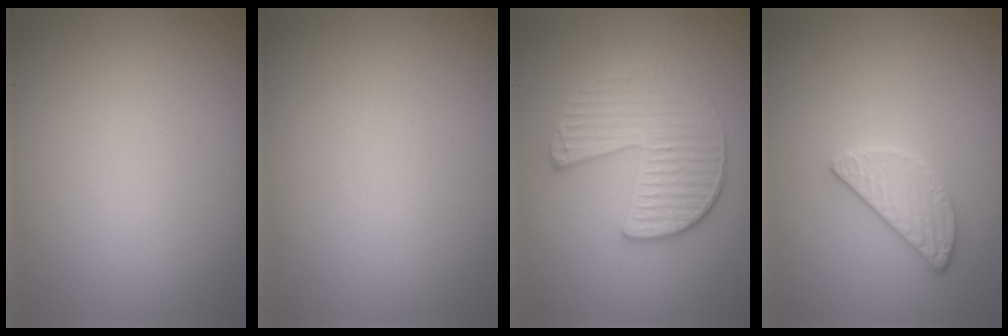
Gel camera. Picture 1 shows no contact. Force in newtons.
{"total": 0.0}
{"total": 4.0, "press": 3.6, "slide": 1.9}
{"total": 2.5, "press": 2.3, "slide": 0.8}